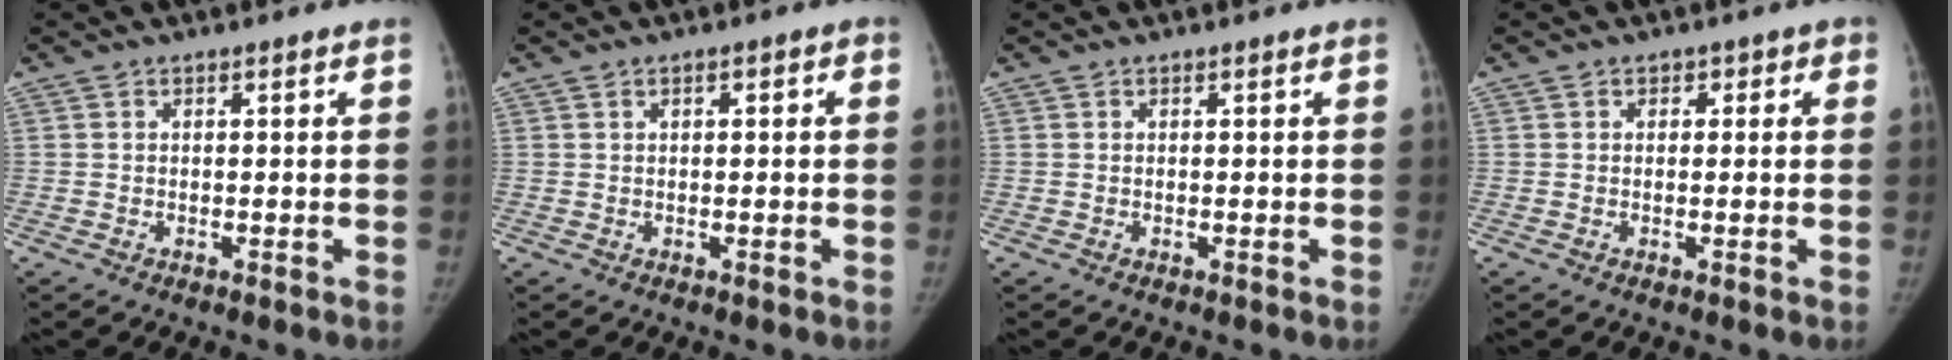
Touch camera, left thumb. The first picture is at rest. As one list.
[{"total": 1.5, "force": [0.4, 0.8, 1.3], "torque": [-0.014, 0.007, 0.002]}, {"total": 0.0}, {"total": 1.6, "force": [0.4, 1.3, 0.7], "torque": [0.012, 0.004, -0.001]}]